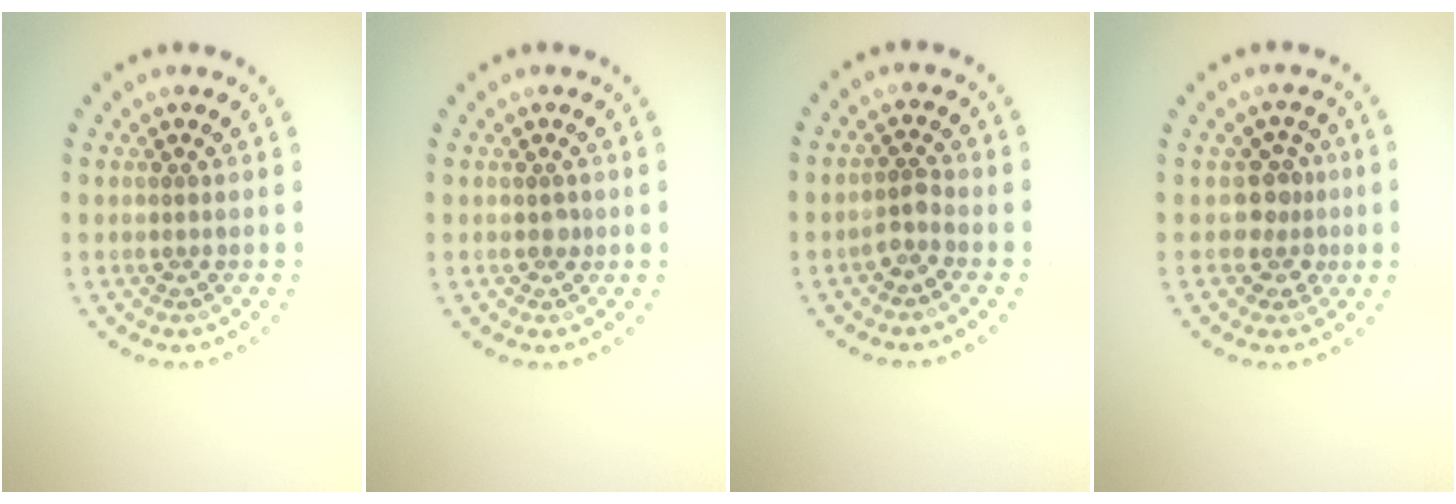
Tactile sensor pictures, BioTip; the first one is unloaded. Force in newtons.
{"total": 0.6, "press": 0.6, "slide": 0.3}
{"total": 1.6, "press": 1.3, "slide": 1.0}
{"total": 2.5, "press": 1.9, "slide": 1.6}